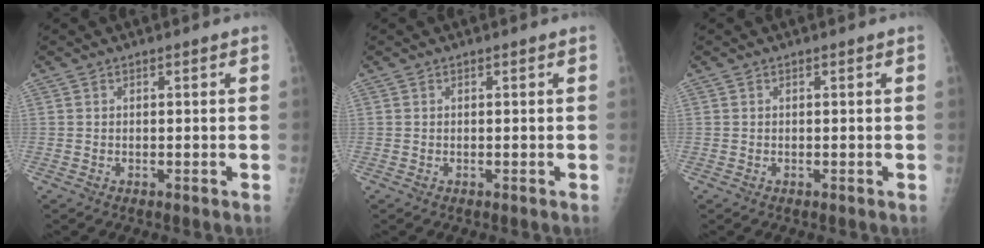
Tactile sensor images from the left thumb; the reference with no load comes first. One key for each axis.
{"total": 0.0}
{"total": 0.0}